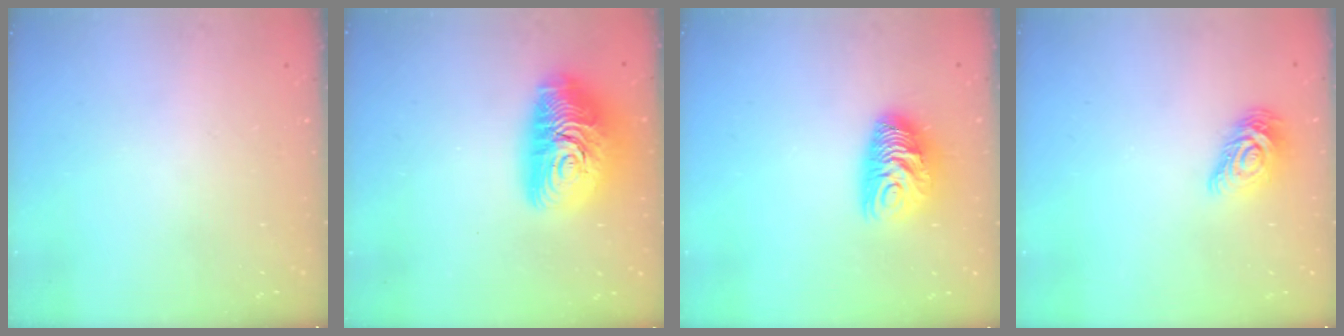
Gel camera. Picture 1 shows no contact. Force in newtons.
{"total": 17.0, "press": 17.0, "slide": 1.1}
{"total": 9.9, "press": 9.9, "slide": 0.3}
{"total": 9.6, "press": 9.6, "slide": 0.4}